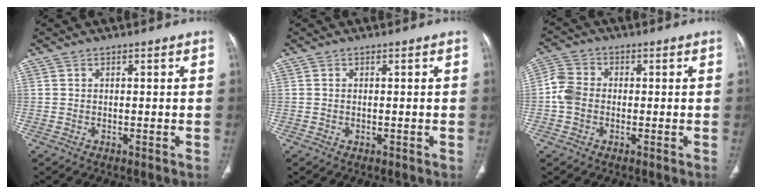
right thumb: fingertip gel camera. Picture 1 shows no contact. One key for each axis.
{"total": 0.0}
{"total": 5.4, "fx": -0.8, "fy": 4.4, "fz": 3.0, "tx": -0.057, "ty": 0.014, "tz": -0.024}